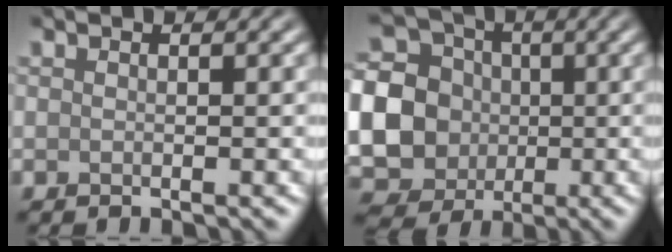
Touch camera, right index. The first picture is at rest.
{"total": 18.5, "force": [-1.0, 17.6, 5.9], "torque": [-0.171, -0.004, -0.057]}